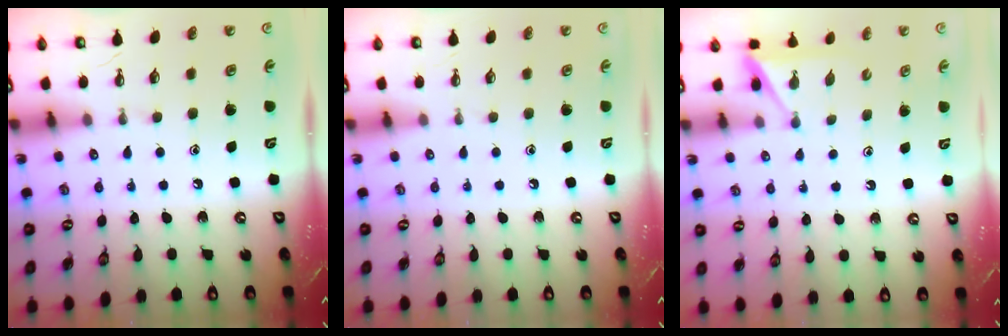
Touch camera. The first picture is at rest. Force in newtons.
{"total": 0.0}
{"total": 4.6, "press": 4.6, "slide": 0.4}